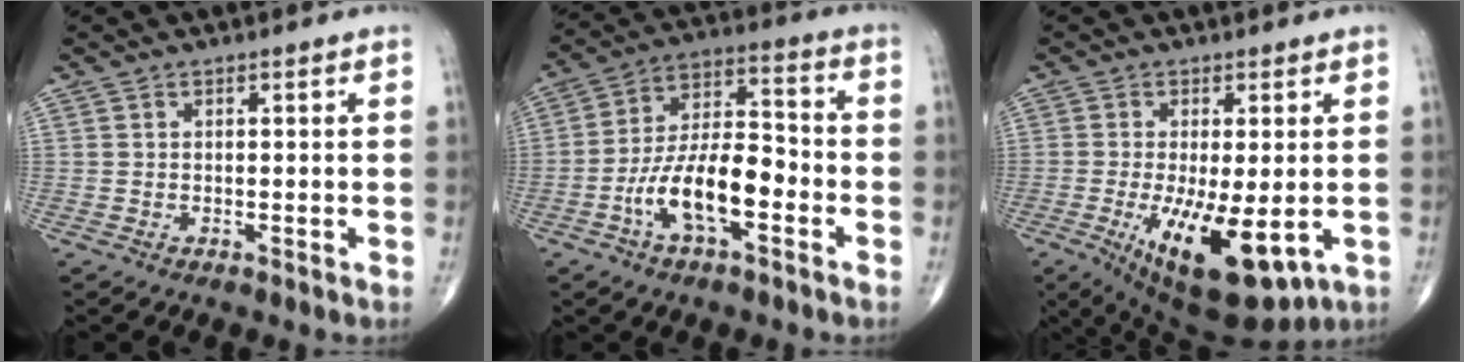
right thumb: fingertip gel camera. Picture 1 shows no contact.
{"total": 14.0, "force": [-5.1, 6.0, 11.6], "torque": [-0.203, 0.046, -0.095]}
{"total": 14.2, "force": [-3.9, 5.1, 12.6], "torque": [-0.209, -0.026, -0.043]}